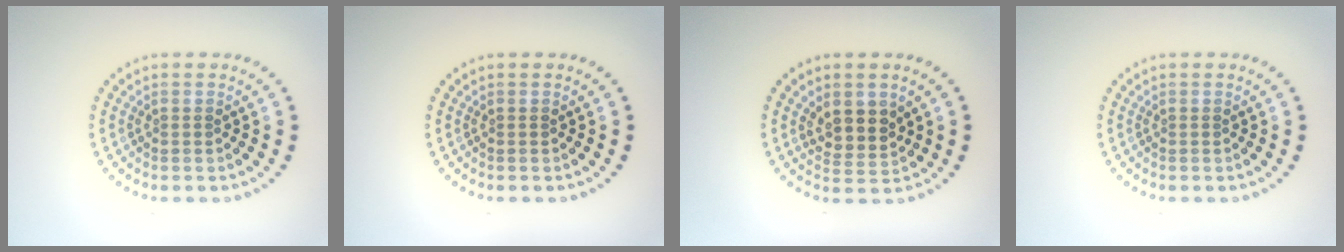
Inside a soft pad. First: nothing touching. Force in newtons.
{"total": 0.0}
{"total": 3.0, "press": 2.7, "slide": 1.3}
{"total": 0.0}